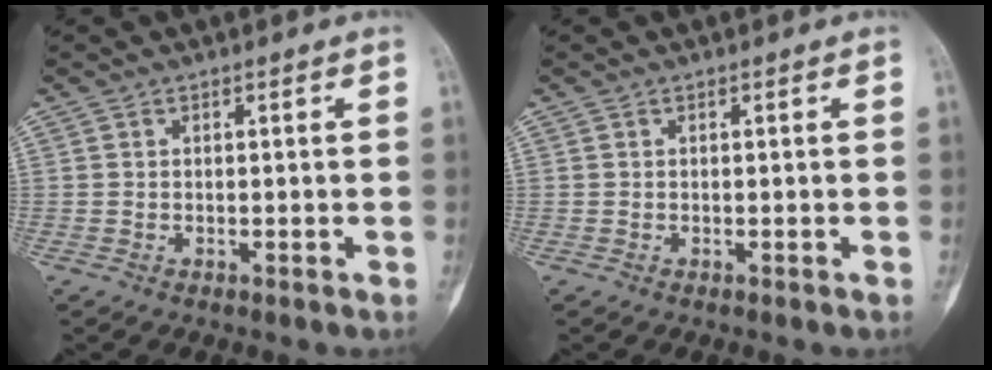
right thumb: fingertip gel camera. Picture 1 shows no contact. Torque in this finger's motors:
{"motor_torque": [0.00, 0.00, 0.06, -0.06, 0.00]}